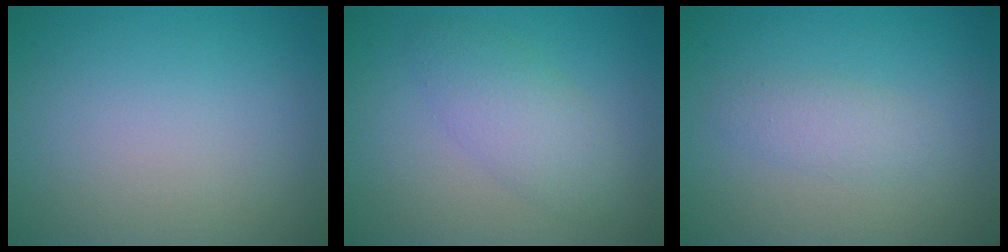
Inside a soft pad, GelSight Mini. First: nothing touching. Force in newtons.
{"total": 3.5, "press": 3.5, "slide": 0.1}
{"total": 1.8, "press": 1.8, "slide": 0.1}